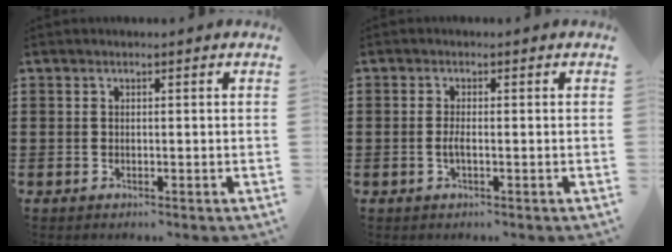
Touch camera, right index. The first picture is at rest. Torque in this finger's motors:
{"motor_torque": [0.00, 0.00, 0.03, 0.03]}